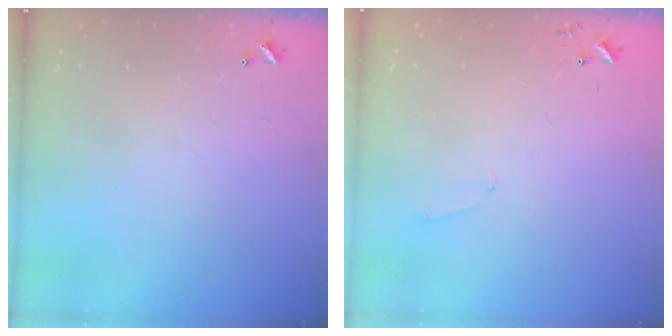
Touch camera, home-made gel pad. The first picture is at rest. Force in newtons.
{"total": 5.1, "press": 5.0, "slide": 0.6}